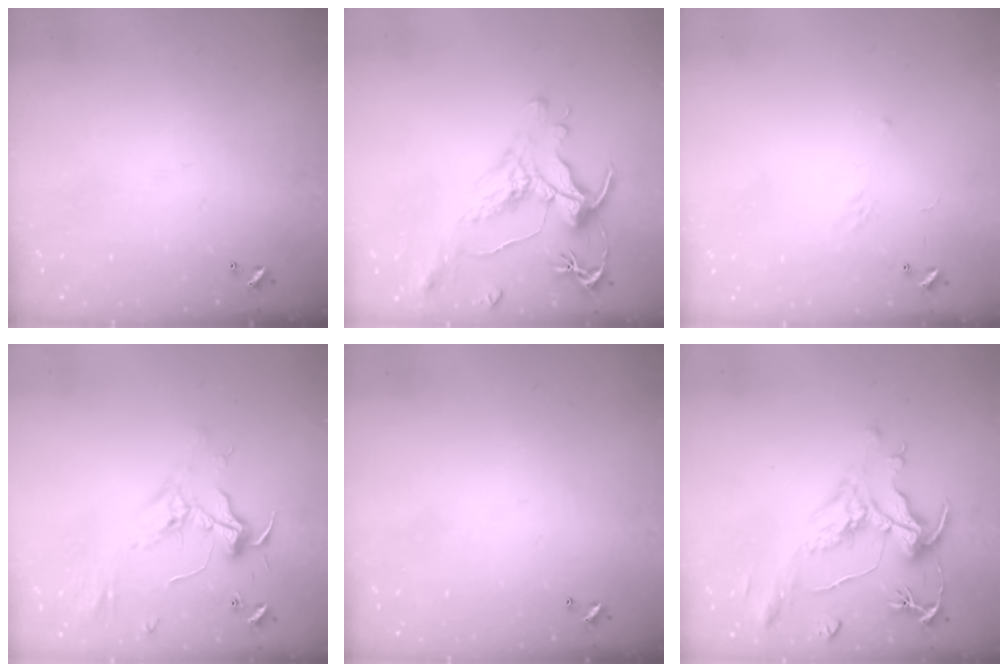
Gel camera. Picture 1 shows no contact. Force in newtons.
{"total": 1.5, "press": 0.7, "slide": 1.3}
{"total": 5.7, "press": 5.6, "slide": 1.1}
{"total": 2.4, "press": 2.3, "slide": 0.7}
{"total": 0.0}
{"total": 1.6, "press": 0.1, "slide": 1.6}